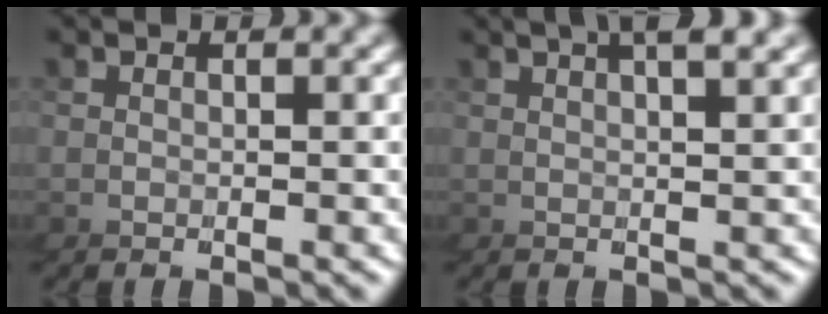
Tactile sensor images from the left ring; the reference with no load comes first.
{"total": 2.5, "force": [1.5, -2.0, 0.0], "torque": [-0.012, 0.020, 0.016]}